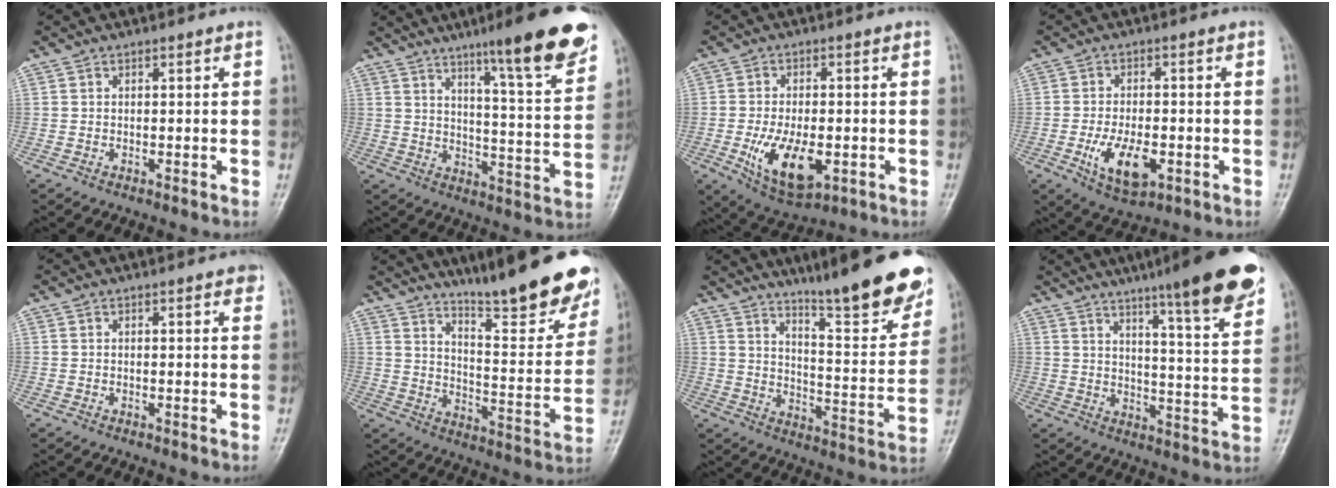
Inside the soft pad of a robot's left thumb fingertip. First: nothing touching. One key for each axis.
{"total": 16.7, "fx": 10.9, "fy": 1.8, "fz": 12.5, "tx": -0.154, "ty": -0.060, "tz": 0.159}
{"total": 11.2, "fx": -3.1, "fy": 5.6, "fz": 9.2, "tx": -0.155, "ty": -0.004, "tz": -0.039}
{"total": 8.7, "fx": -2.8, "fy": 4.3, "fz": 7.0, "tx": -0.120, "ty": 0.002, "tz": -0.038}
{"total": 1.9, "fx": 1.1, "fy": 0.5, "fz": 1.4, "tx": -0.015, "ty": -0.001, "tz": 0.010}
{"total": 21.2, "fx": 16.8, "fy": 3.4, "fz": 12.5, "tx": -0.147, "ty": -0.109, "tz": 0.241}
{"total": 19.6, "fx": 15.0, "fy": 2.5, "fz": 12.4, "tx": -0.143, "ty": -0.093, "tz": 0.219}
{"total": 18.0, "fx": 12.1, "fy": 1.7, "fz": 13.2, "tx": -0.164, "ty": -0.061, "tz": 0.163}